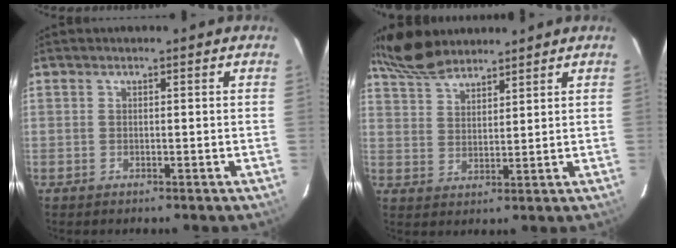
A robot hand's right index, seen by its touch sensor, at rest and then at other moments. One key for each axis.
{"total": 9.3, "fx": 8.2, "fy": 2.8, "fz": 3.5, "tx": -0.076, "ty": 0.025, "tz": 0.157}